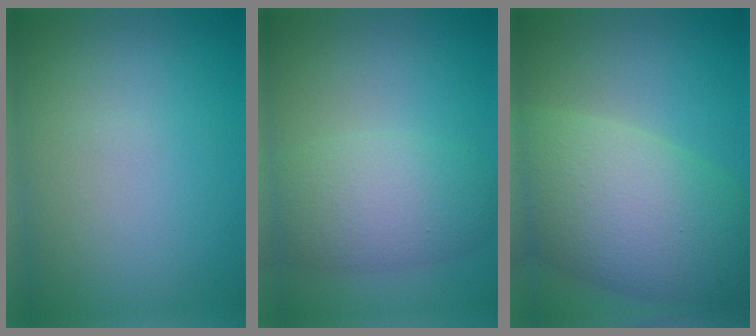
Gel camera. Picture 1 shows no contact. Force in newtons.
{"total": 5.3, "press": 5.3, "slide": 0.1}
{"total": 10.8, "press": 10.8, "slide": 0.7}